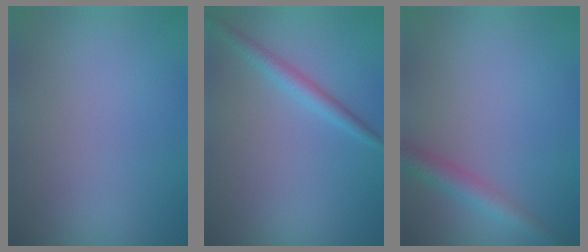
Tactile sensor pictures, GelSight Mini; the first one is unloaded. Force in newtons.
{"total": 2.0, "press": 2.0, "slide": 0.1}
{"total": 2.9, "press": 2.9, "slide": 0.0}